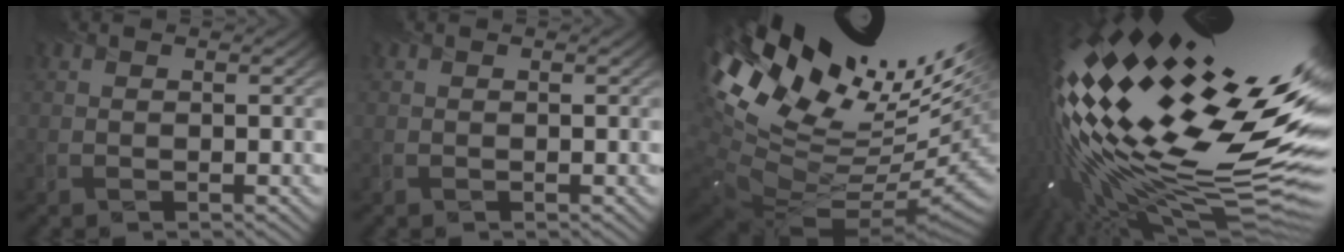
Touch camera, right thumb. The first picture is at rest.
{"total": 0.0}
{"total": 18.4, "force": [6.4, 10.2, 13.9], "torque": [-0.266, -0.006, 0.167]}
{"total": 19.4, "force": [2.7, 6.4, 18.2], "torque": [-0.340, -0.031, 0.043]}